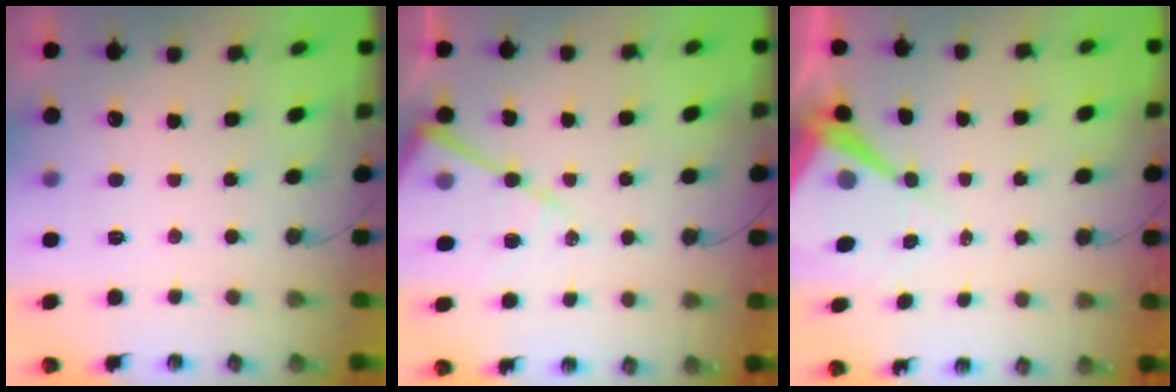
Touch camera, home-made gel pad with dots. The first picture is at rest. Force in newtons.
{"total": 13.8, "press": 13.8, "slide": 1.3}
{"total": 9.1, "press": 9.1, "slide": 0.7}